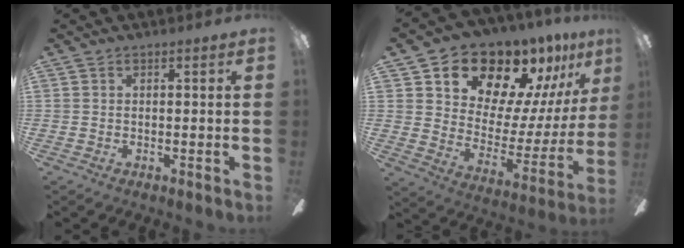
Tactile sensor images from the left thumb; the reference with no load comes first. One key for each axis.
{"total": 18.2, "fx": 14.8, "fy": 9.3, "fz": 5.4, "tx": -0.093, "ty": -0.114, "tz": 0.269}